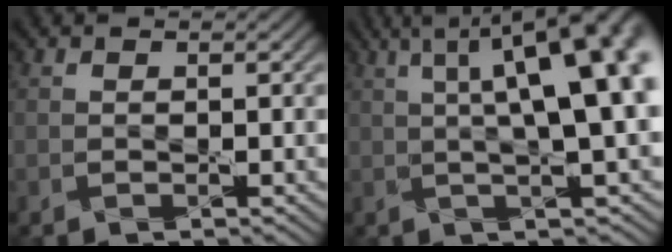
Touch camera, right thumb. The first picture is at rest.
{"total": 15.8, "force": [3.9, 4.9, 14.5], "torque": [-0.172, 0.047, 0.053]}